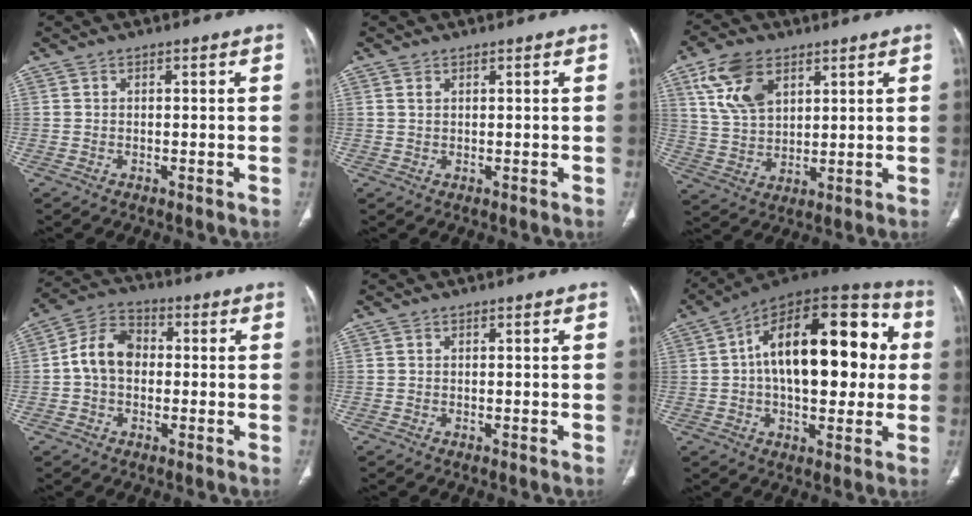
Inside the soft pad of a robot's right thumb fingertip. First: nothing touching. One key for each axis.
{"total": 1.1, "fx": 0.6, "fy": 0.6, "fz": 0.6, "tx": -0.010, "ty": 0.001, "tz": 0.014}
{"total": 11.5, "fx": 5.5, "fy": 6.9, "fz": 7.3, "tx": -0.123, "ty": -0.013, "tz": 0.114}
{"total": 9.0, "fx": -0.1, "fy": 6.7, "fz": 6.0, "tx": -0.096, "ty": 0.028, "tz": -0.015}
{"total": 0.0}
{"total": 25.5, "fx": 2.9, "fy": 13.1, "fz": 21.6, "tx": -0.299, "ty": 0.037, "tz": 0.034}